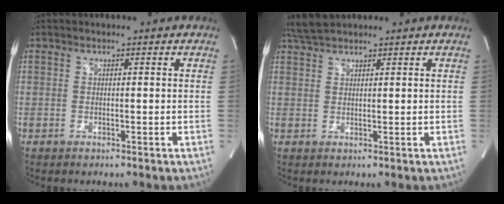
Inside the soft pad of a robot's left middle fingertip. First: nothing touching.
{"total": 3.5, "force": [3.2, 0.4, 1.3], "torque": [-0.040, 0.016, 0.066]}